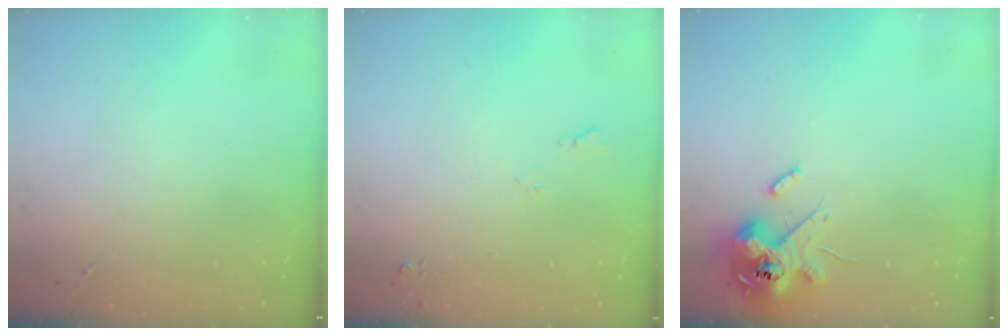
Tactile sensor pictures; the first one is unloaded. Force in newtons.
{"total": 4.9, "press": 4.8, "slide": 0.9}
{"total": 13.8, "press": 13.6, "slide": 2.2}